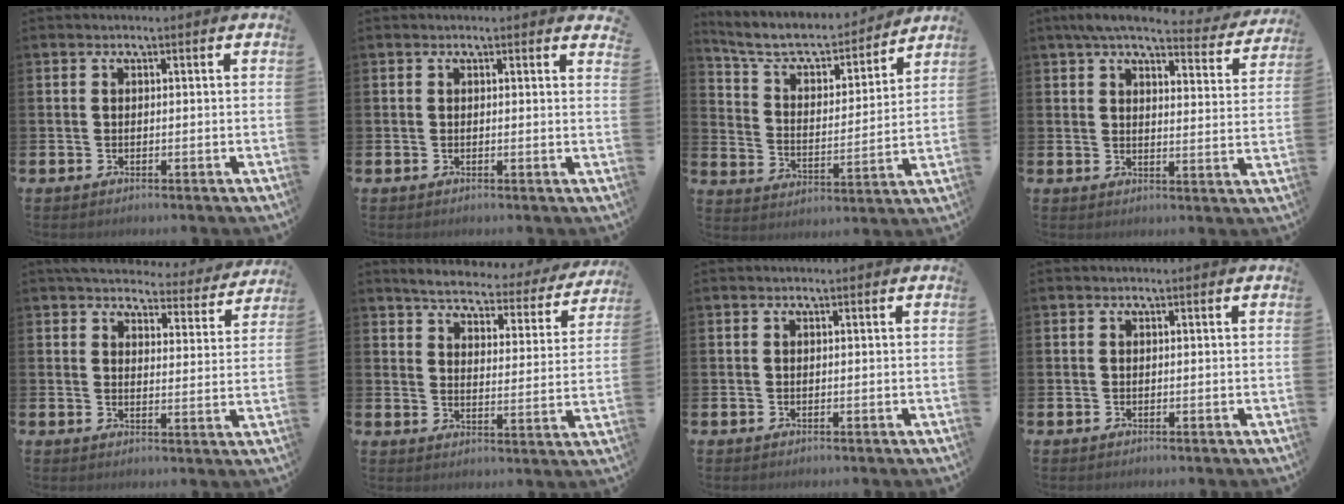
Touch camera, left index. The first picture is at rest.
{"total": 0.6, "force": [0.6, 0.0, 0.1], "torque": [0.000, 0.000, 0.012]}
{"total": 7.6, "force": [6.9, 2.1, 2.4], "torque": [-0.075, -0.052, 0.116]}
{"total": 5.5, "force": [4.8, 1.1, 2.4], "torque": [-0.051, -0.026, 0.078]}
{"total": 5.0, "force": [4.7, 1.3, 0.6], "torque": [-0.029, -0.035, 0.081]}
{"total": 4.7, "force": [4.4, 0.7, 1.3], "torque": [-0.040, -0.037, 0.067]}
{"total": 0.0}
{"total": 0.0}